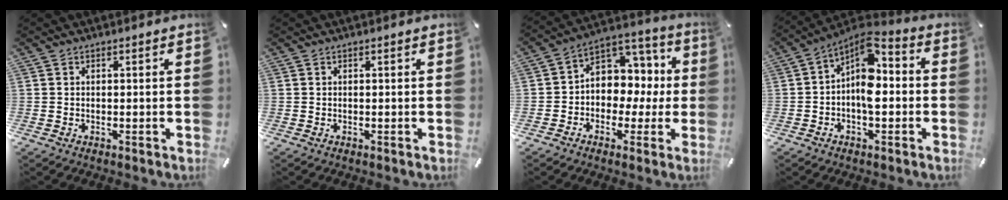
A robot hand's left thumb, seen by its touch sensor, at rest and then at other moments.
{"total": 0.0}
{"total": 9.1, "force": [0.4, 8.4, 3.6], "torque": [-0.049, -0.017, 0.014]}
{"total": 9.1, "force": [-0.5, 5.3, 7.4], "torque": [-0.135, -0.019, -0.013]}